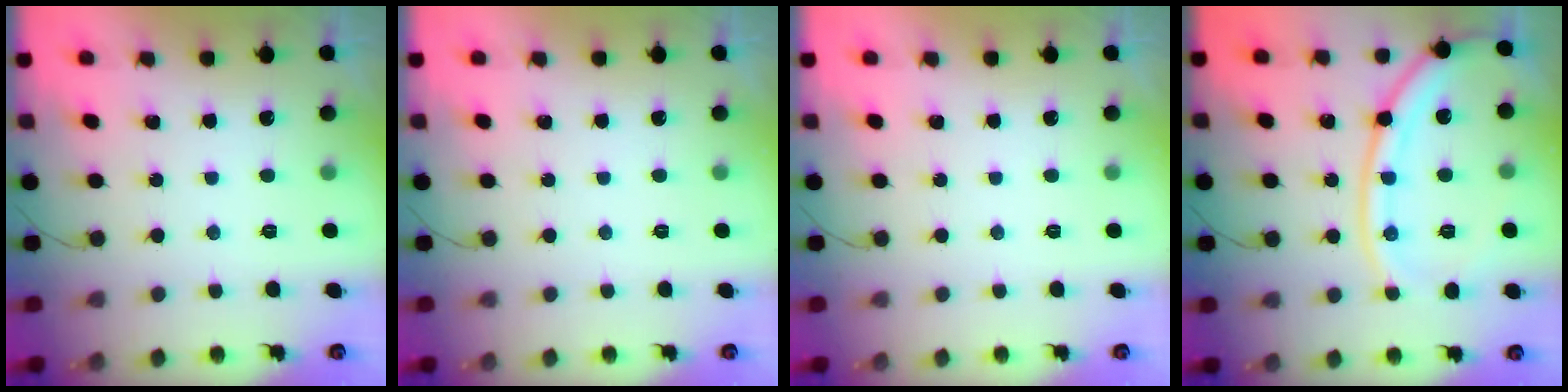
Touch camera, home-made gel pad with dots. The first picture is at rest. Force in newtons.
{"total": 0.0}
{"total": 0.0}
{"total": 14.1, "press": 14.0, "slide": 1.0}